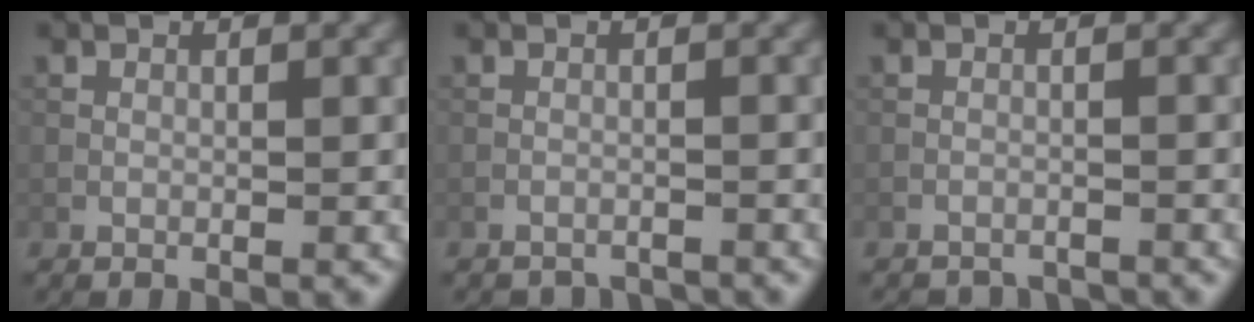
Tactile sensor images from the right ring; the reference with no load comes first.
{"total": 2.9, "force": [-2.9, 0.4, 0.1], "torque": [-0.007, -0.002, -0.042]}
{"total": 3.4, "force": [-3.4, 0.4, 0.2], "torque": [-0.008, -0.006, -0.049]}